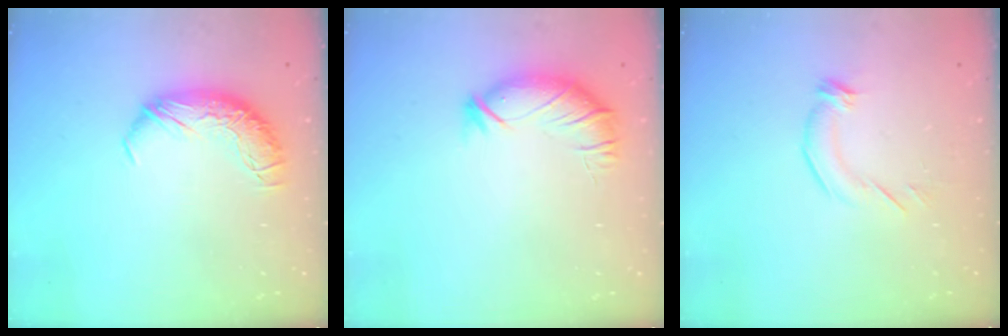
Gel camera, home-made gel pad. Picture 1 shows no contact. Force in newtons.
{"total": 3.2, "press": 2.5, "slide": 1.9}
{"total": 3.0, "press": 2.6, "slide": 1.5}